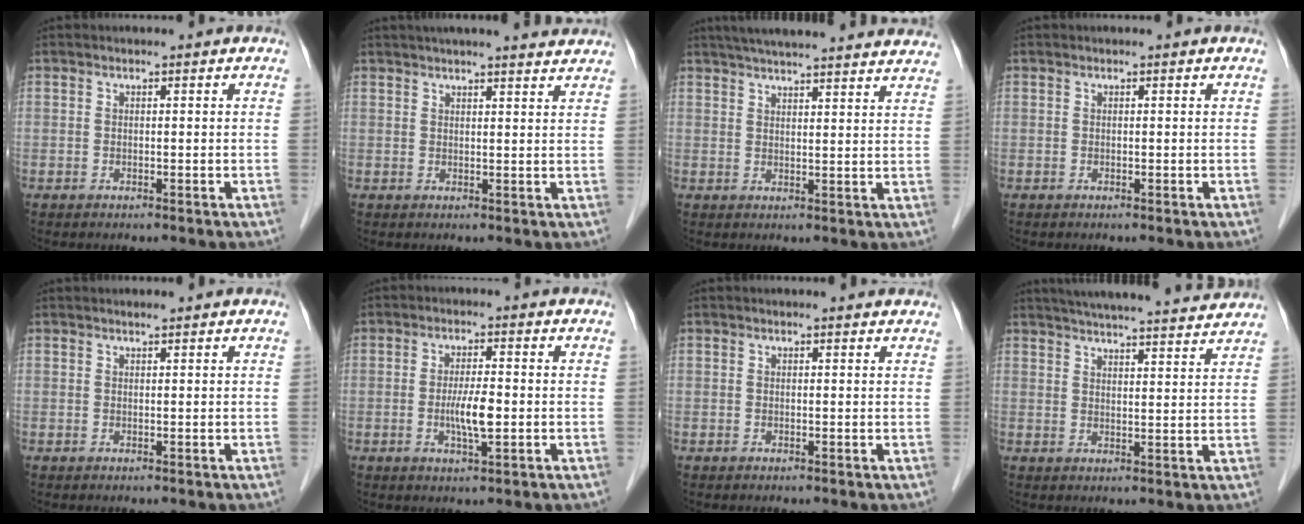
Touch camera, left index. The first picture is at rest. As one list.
[{"total": 11.4, "force": [10.3, 0.9, 4.9], "torque": [-0.067, 0.019, 0.120]}, {"total": 23.4, "force": [21.3, 1.9, 9.5], "torque": [-0.148, 0.009, 0.267]}, {"total": 0.0}, {"total": 0.8, "force": [0.7, 0.0, 0.3], "torque": [-0.013, 0.002, 0.014]}, {"total": 4.6, "force": [-0.8, 0.7, 4.4], "torque": [-0.088, -0.005, -0.013]}, {"total": 2.0, "force": [1.9, 0.3, 0.4], "torque": [-0.013, 0.004, 0.015]}, {"total": 19.3, "force": [17.9, 1.4, 7.0], "torque": [-0.109, 0.012, 0.237]}]